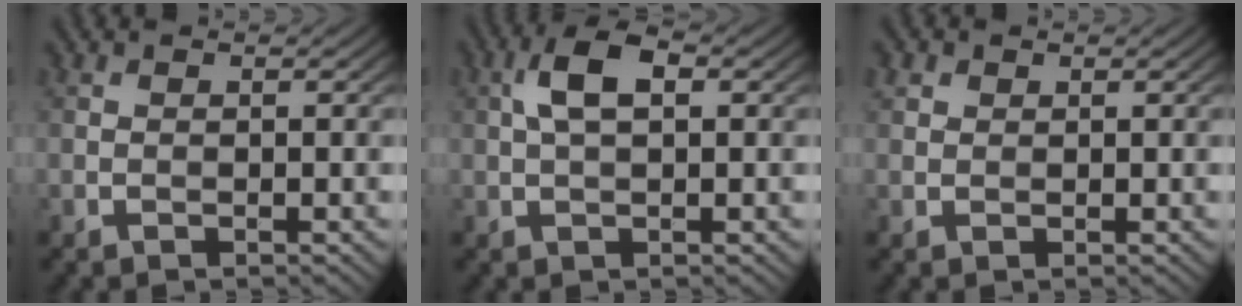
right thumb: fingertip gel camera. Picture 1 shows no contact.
{"total": 4.9, "force": [1.0, 2.3, 4.2], "torque": [-0.090, 0.011, 0.014]}
{"total": 1.2, "force": [0.7, 0.9, 0.3], "torque": [-0.007, 0.003, 0.014]}